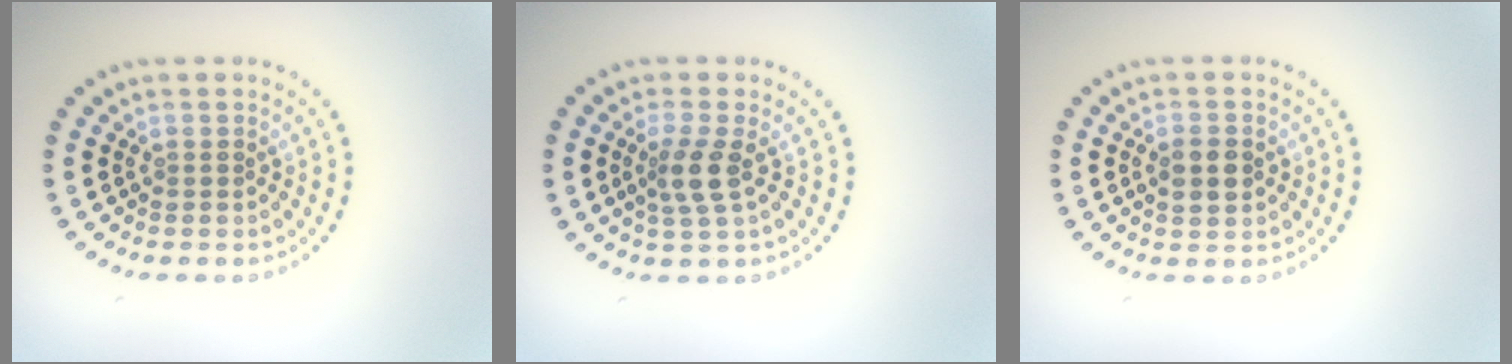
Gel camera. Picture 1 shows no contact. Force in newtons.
{"total": 2.6, "press": 2.0, "slide": 1.7}
{"total": 2.6, "press": 2.6, "slide": 0.1}